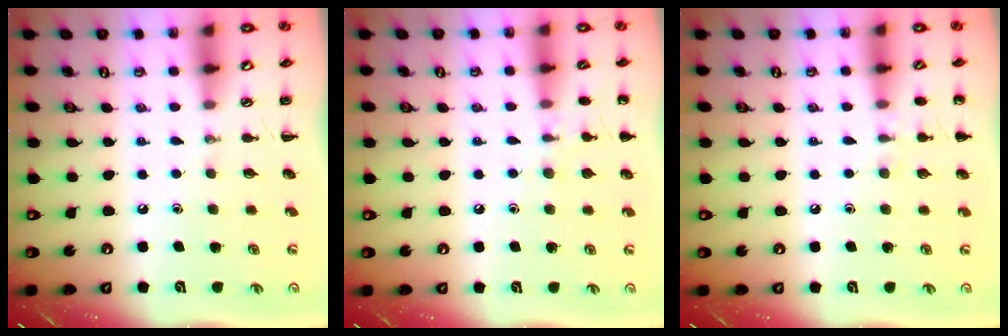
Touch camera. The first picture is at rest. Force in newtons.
{"total": 7.0, "press": 6.8, "slide": 1.9}
{"total": 5.9, "press": 5.6, "slide": 1.8}